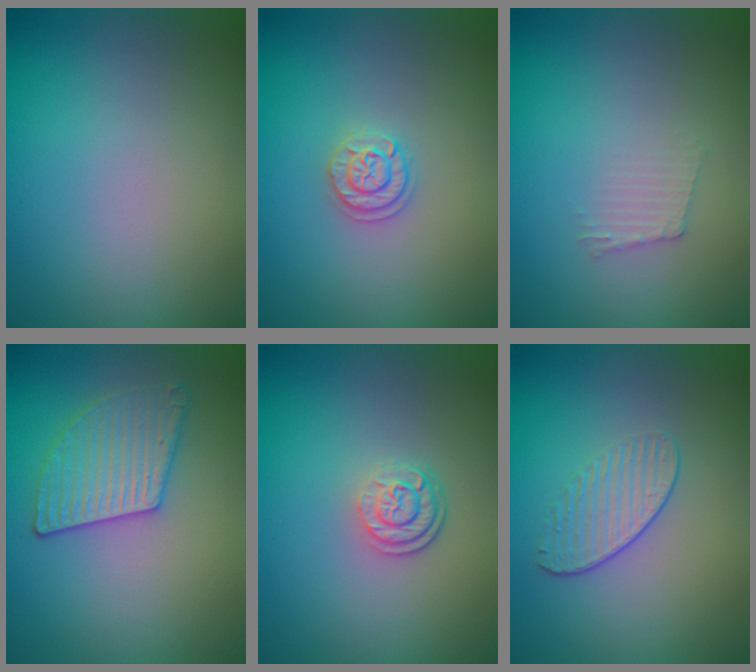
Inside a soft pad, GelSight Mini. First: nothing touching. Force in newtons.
{"total": 1.8, "press": 1.8, "slide": 0.3}
{"total": 1.2, "press": 1.2, "slide": 0.2}
{"total": 3.1, "press": 3.1, "slide": 0.3}
{"total": 2.6, "press": 1.9, "slide": 1.8}
{"total": 1.8, "press": 1.3, "slide": 1.1}